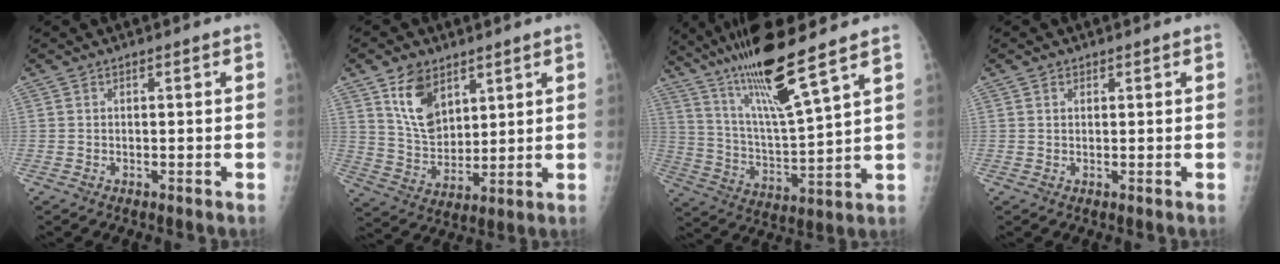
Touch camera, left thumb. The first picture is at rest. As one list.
[{"total": 10.7, "force": [5.8, 6.8, 5.9], "torque": [-0.076, -0.037, 0.118]}, {"total": 16.8, "force": [11.7, 0.9, 12.1], "torque": [-0.209, -0.061, 0.217]}, {"total": 1.2, "force": [0.6, 1.0, 0.3], "torque": [0.005, 0.000, 0.009]}]